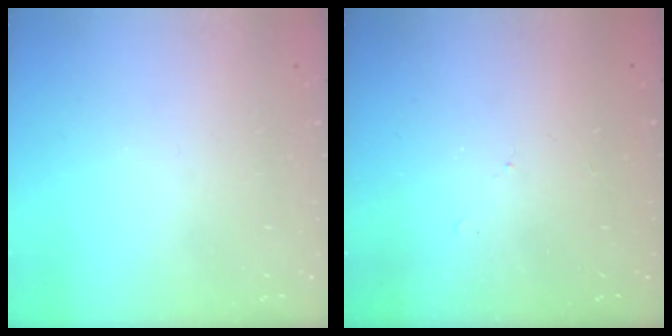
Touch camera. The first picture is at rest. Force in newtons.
{"total": 5.0, "press": 4.9, "slide": 0.7}